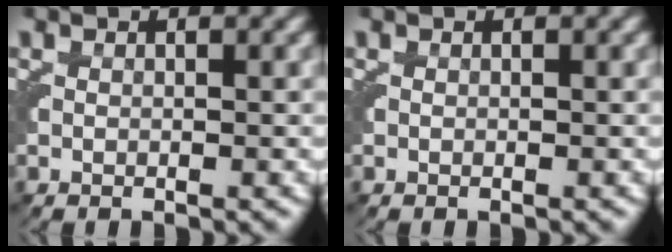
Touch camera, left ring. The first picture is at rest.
{"total": 0.0}